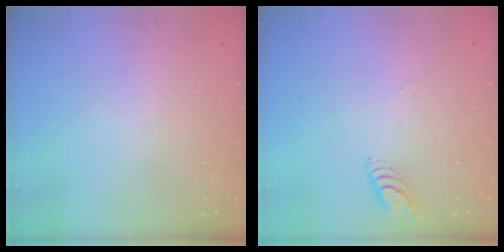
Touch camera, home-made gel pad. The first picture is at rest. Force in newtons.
{"total": 5.6, "press": 5.6, "slide": 0.4}